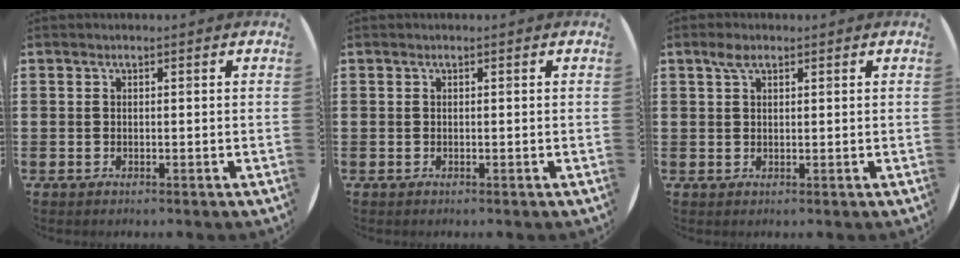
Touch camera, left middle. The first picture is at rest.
{"total": 0.0}
{"total": 2.1, "force": [1.3, 1.0, 1.2], "torque": [-0.020, 0.003, 0.022]}